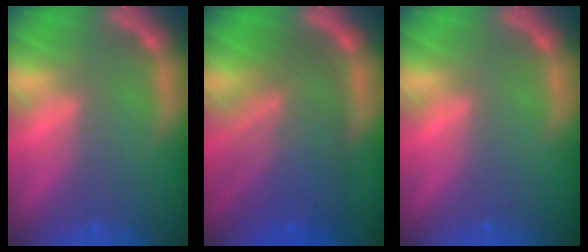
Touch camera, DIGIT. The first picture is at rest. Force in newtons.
{"total": 9.5}
{"total": 0.0}